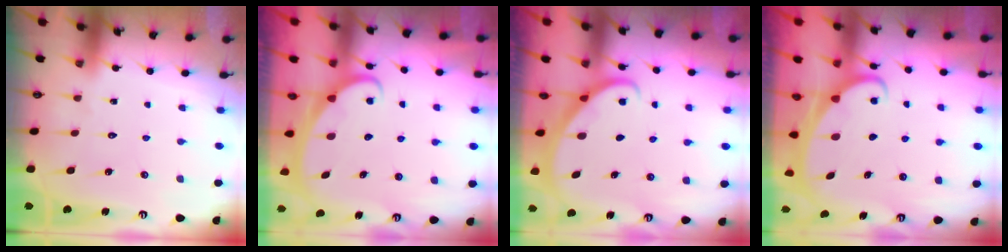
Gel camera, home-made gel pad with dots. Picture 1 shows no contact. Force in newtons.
{"total": 2.6, "press": 2.6, "slide": 0.3}
{"total": 2.7, "press": 2.7, "slide": 0.1}
{"total": 2.4, "press": 2.4, "slide": 0.3}